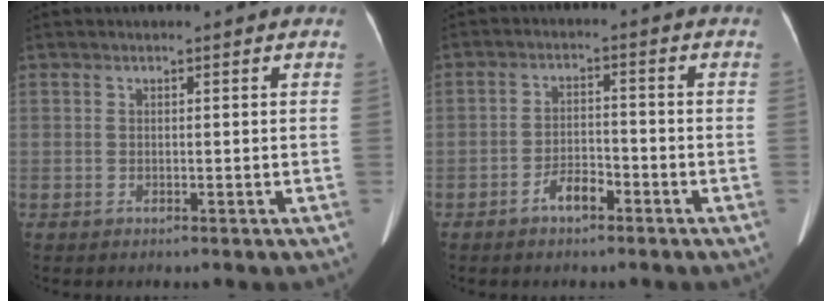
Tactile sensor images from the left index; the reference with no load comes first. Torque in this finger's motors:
{"motor_torque": [0.65, 0.63, 0.35, 0.02]}